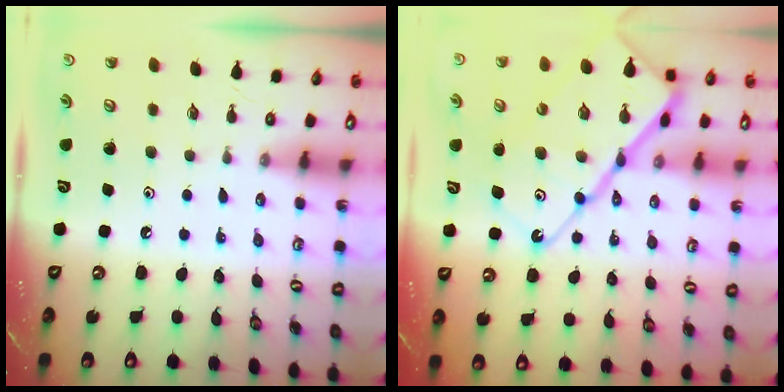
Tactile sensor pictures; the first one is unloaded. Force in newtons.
{"total": 19.8, "press": 19.7, "slide": 1.9}